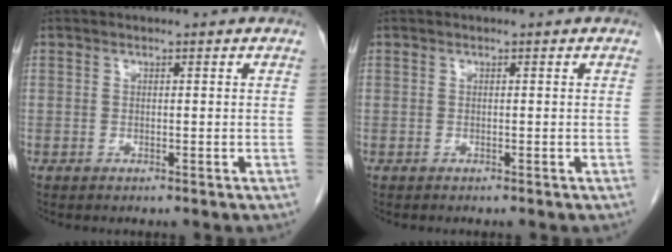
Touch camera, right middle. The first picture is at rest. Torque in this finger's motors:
{"motor_torque": [-0.05, -0.29, -0.02, -0.01]}